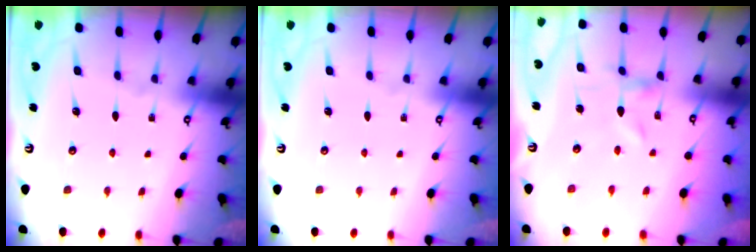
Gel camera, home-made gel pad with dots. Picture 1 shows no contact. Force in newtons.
{"total": 0.0}
{"total": 0.0}